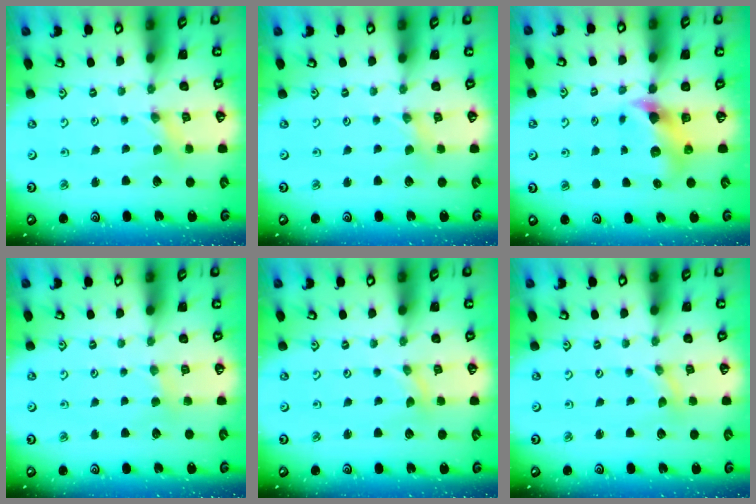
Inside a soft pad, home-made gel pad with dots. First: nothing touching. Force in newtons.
{"total": 0.7, "press": 0.7, "slide": 0.1}
{"total": 7.7, "press": 7.6, "slide": 0.6}
{"total": 2.5, "press": 2.4, "slide": 0.4}
{"total": 0.0}
{"total": 0.0}